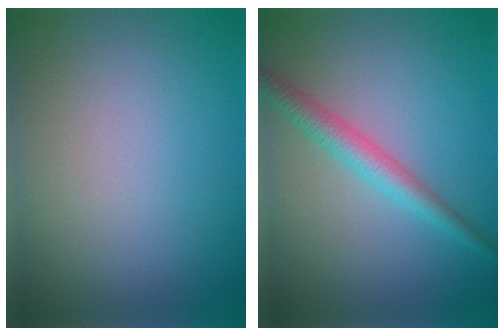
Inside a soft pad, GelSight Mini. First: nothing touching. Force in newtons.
{"total": 2.8, "press": 2.8, "slide": 0.1}